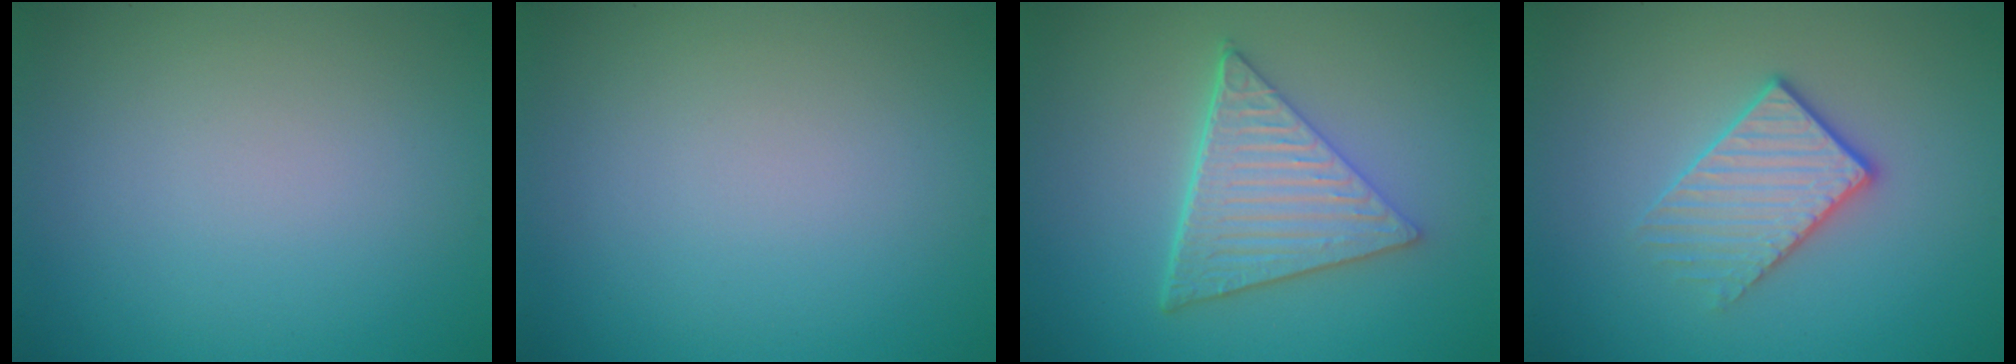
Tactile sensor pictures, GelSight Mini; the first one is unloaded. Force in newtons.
{"total": 0.0}
{"total": 6.1, "press": 4.5, "slide": 4.1}
{"total": 2.9, "press": 2.6, "slide": 1.2}